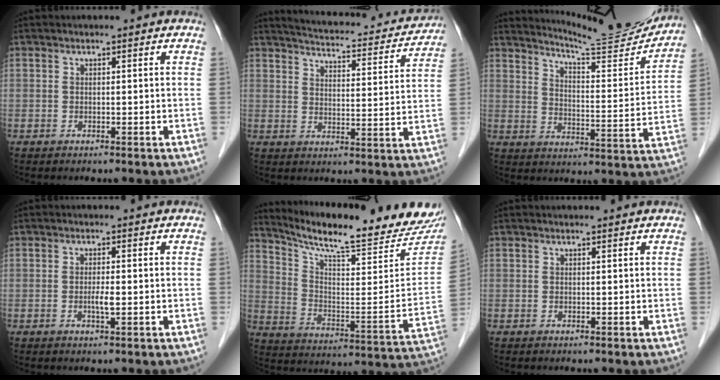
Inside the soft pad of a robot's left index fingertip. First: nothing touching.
{"total": 17.3, "force": [16.0, 3.0, 5.6], "torque": [-0.080, -0.007, 0.203]}
{"total": 15.9, "force": [15.4, -0.1, 3.9], "torque": [-0.066, -0.056, 0.207]}
{"total": 1.6, "force": [-0.3, 0.1, 1.6], "torque": [-0.032, -0.003, -0.004]}
{"total": 23.9, "force": [21.5, 2.1, 10.1], "torque": [-0.165, -0.073, 0.295]}
{"total": 1.7, "force": [1.6, 0.1, 0.3], "torque": [-0.009, 0.010, 0.020]}